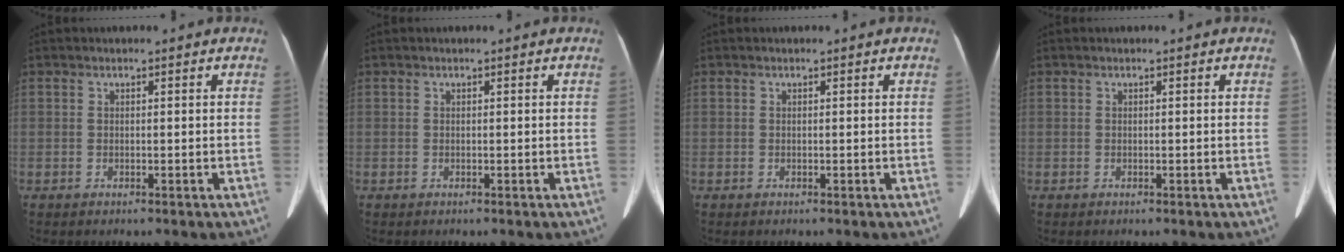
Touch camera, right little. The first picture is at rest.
{"total": 0.0}
{"total": 0.0}
{"total": 0.0}